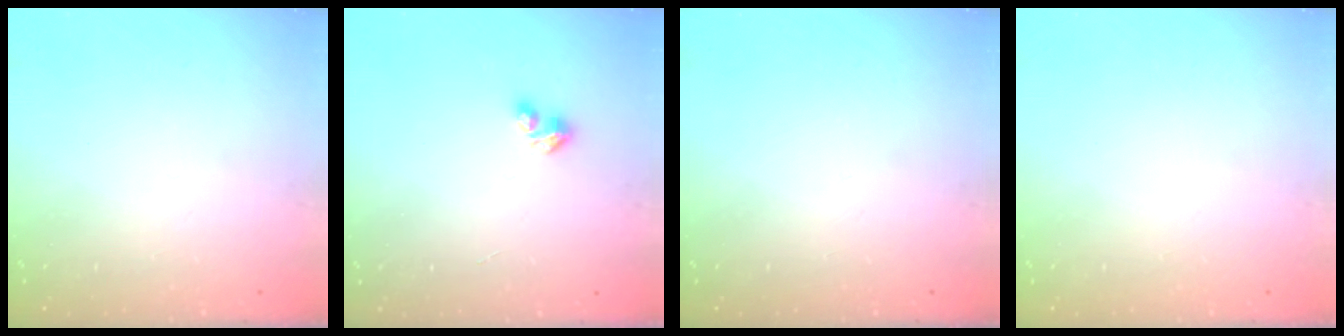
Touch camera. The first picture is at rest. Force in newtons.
{"total": 3.4, "press": 3.4, "slide": 0.4}
{"total": 0.0}
{"total": 0.0}